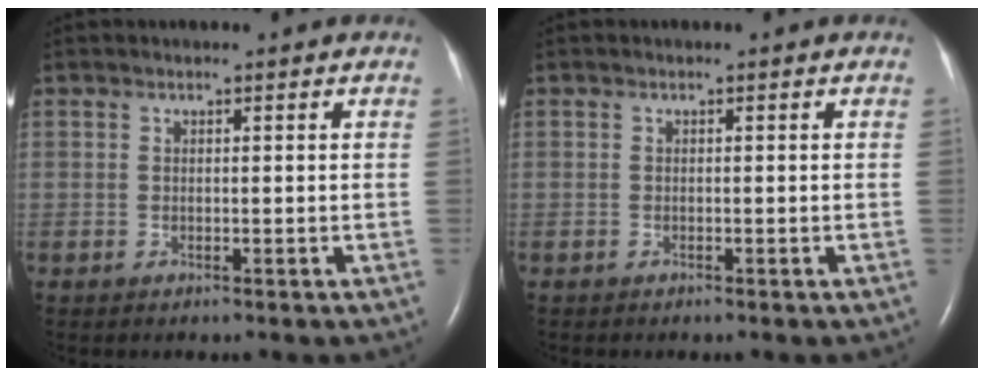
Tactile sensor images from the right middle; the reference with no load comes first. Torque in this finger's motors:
{"motor_torque": [0.08, -0.05, -0.03, 0.00]}